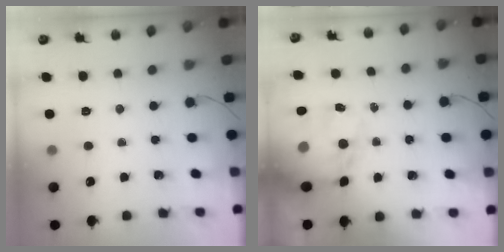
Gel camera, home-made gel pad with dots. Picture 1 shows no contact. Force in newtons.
{"total": 15.3, "press": 14.9, "slide": 3.6}